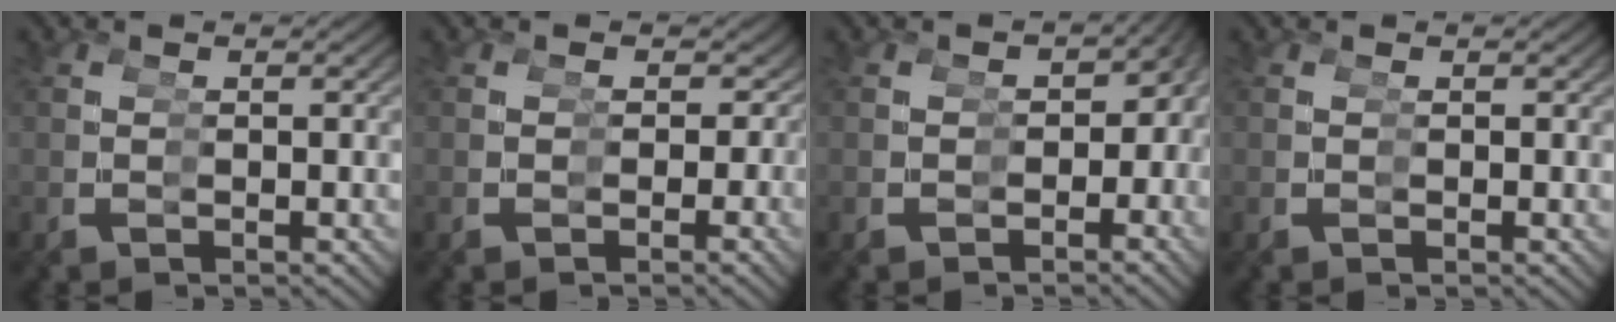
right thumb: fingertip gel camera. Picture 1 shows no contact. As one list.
[{"total": 3.3, "force": [-0.1, 3.1, 1.2], "torque": [-0.001, -0.019, 0.002]}, {"total": 4.3, "force": [-1.3, 3.4, 2.3], "torque": [-0.014, -0.021, -0.012]}, {"total": 0.0}]